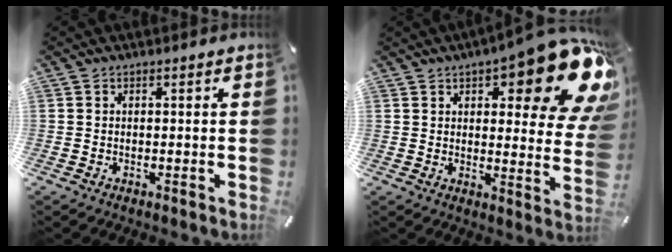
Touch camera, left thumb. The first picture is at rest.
{"total": 20.1, "force": [11.1, 6.6, 15.4], "torque": [-0.191, -0.083, 0.176]}